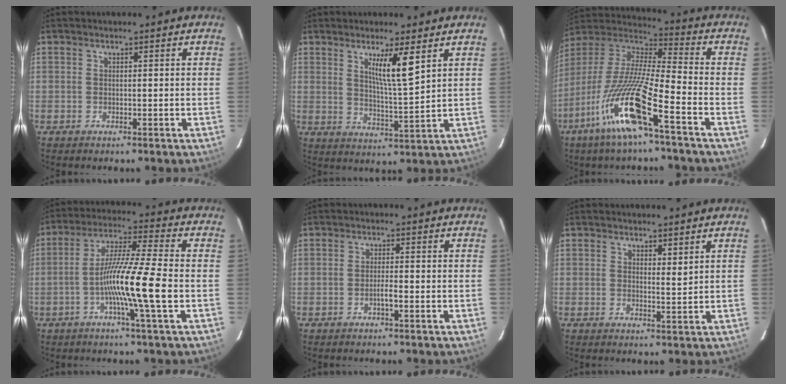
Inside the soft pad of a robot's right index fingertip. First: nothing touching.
{"total": 6.8, "force": [3.4, -0.2, 5.9], "torque": [-0.102, -0.016, 0.060]}
{"total": 18.1, "force": [-9.0, 1.4, 15.6], "torque": [-0.341, -0.032, -0.180]}
{"total": 11.6, "force": [-3.0, -1.3, 11.1], "torque": [-0.205, -0.005, -0.063]}
{"total": 1.5, "force": [-0.7, 0.0, 1.3], "torque": [-0.024, 0.002, -0.014]}
{"total": 1.7, "force": [1.2, 0.4, 1.1], "torque": [-0.018, -0.009, 0.022]}